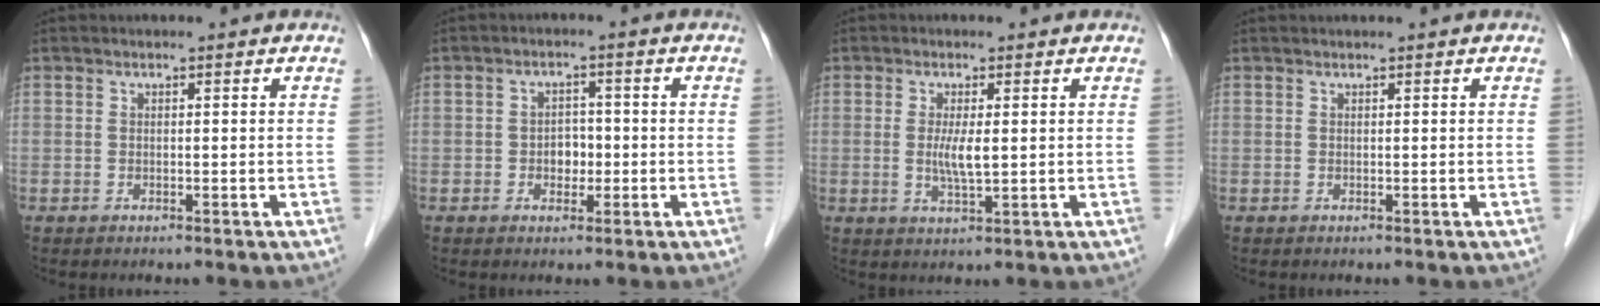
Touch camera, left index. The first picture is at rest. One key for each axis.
{"total": 3.0, "fx": -0.6, "fy": 2.2, "fz": 1.9, "tx": -0.027, "ty": 0.009, "tz": -0.009}
{"total": 3.7, "fx": 0.3, "fy": 0.5, "fz": 3.6, "tx": -0.074, "ty": -0.006, "tz": 0.007}
{"total": 0.8, "fx": 0.7, "fy": 0.0, "fz": 0.3, "tx": -0.004, "ty": 0.012, "tz": 0.013}